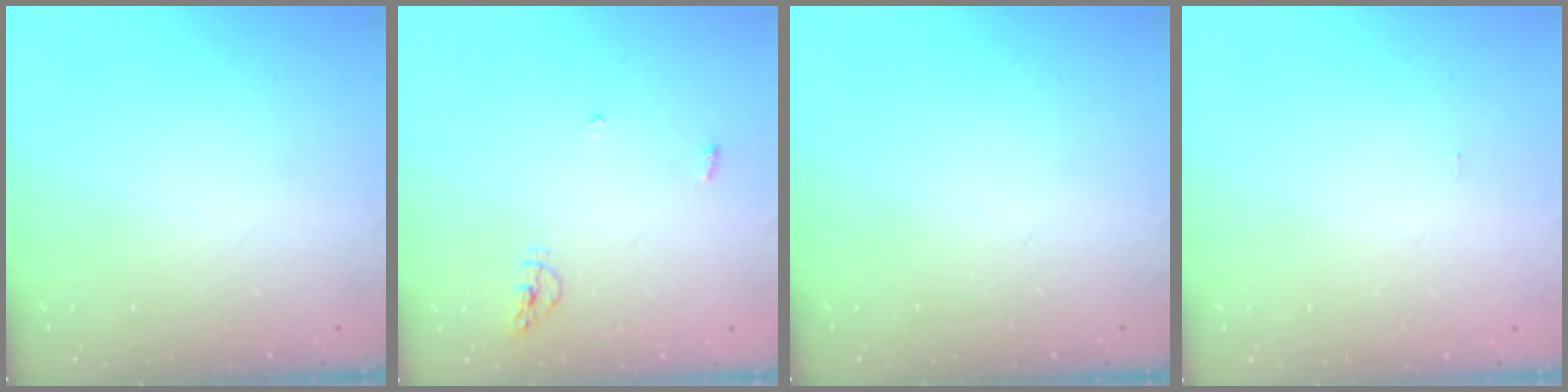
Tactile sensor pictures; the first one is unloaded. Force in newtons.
{"total": 5.0, "press": 4.9, "slide": 0.2}
{"total": 0.0}
{"total": 6.0, "press": 0.9, "slide": 5.9}